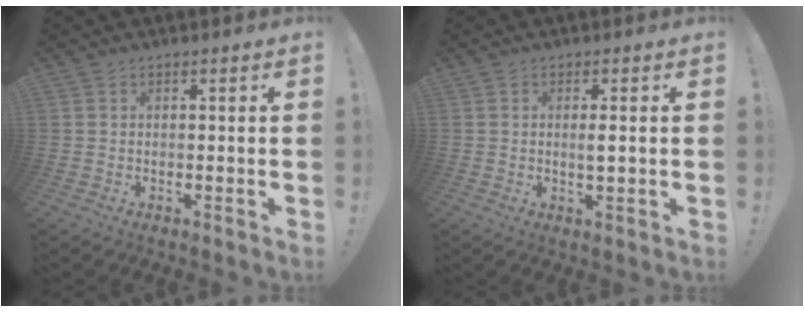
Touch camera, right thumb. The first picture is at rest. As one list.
[{"total": 2.3, "force": [0.4, 0.3, 2.3], "torque": [-0.027, -0.008, 0.003]}]